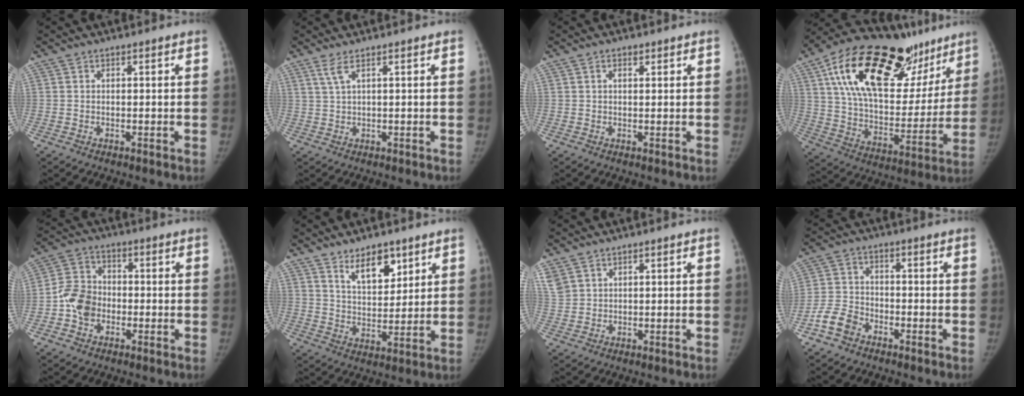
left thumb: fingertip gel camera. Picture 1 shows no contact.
{"total": 2.5, "force": [1.4, 0.4, 2.0], "torque": [-0.054, 0.002, 0.037]}
{"total": 1.1, "force": [0.5, 0.6, 0.7], "torque": [-0.007, -0.004, 0.007]}
{"total": 34.3, "force": [19.2, 16.1, 23.4], "torque": [-0.330, -0.011, 0.311]}
{"total": 8.0, "force": [-2.1, 6.3, 4.4], "torque": [-0.066, 0.024, -0.050]}
{"total": 9.3, "force": [5.9, 4.6, 5.5], "torque": [-0.059, -0.044, 0.104]}
{"total": 4.5, "force": [2.9, 2.9, 1.8], "torque": [-0.046, 0.003, 0.070]}
{"total": 5.9, "force": [-3.8, 4.0, 2.3], "torque": [-0.040, 0.019, -0.078]}